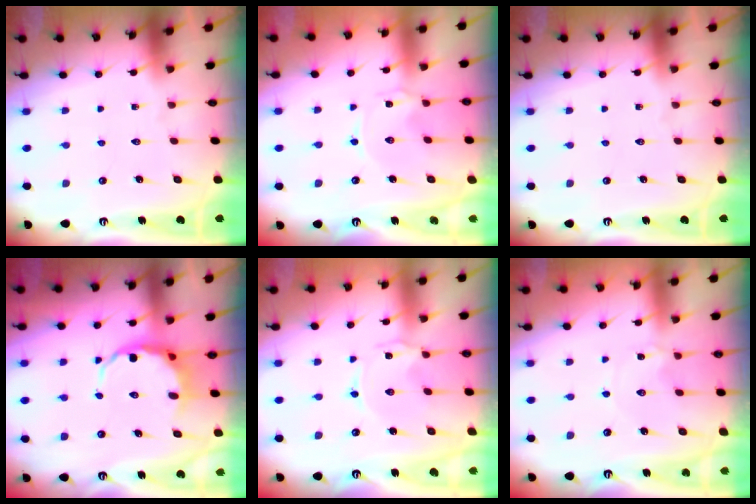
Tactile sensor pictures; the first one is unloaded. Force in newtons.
{"total": 0.0}
{"total": 0.0}
{"total": 6.8, "press": 6.4, "slide": 2.2}
{"total": 0.0}
{"total": 1.5, "press": 1.5, "slide": 0.2}